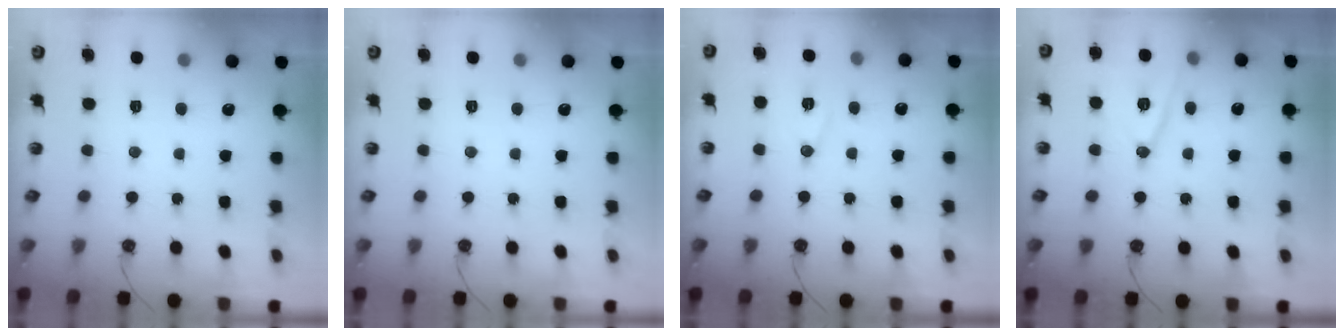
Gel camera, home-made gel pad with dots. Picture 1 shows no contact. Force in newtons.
{"total": 0.0}
{"total": 7.7, "press": 6.7, "slide": 3.8}
{"total": 11.8, "press": 11.4, "slide": 3.2}